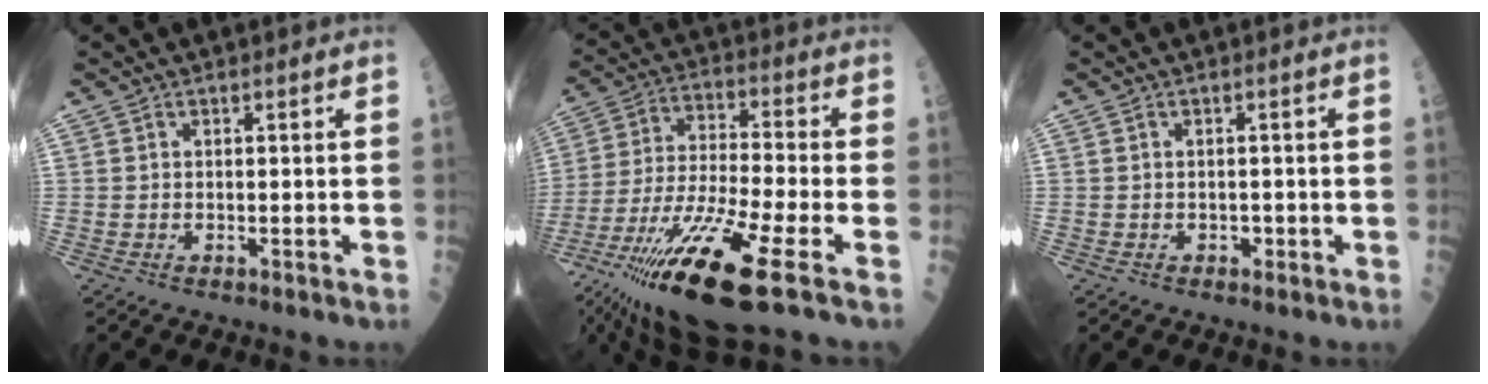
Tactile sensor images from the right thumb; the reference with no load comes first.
{"total": 23.7, "force": [-11.5, 4.2, 20.3], "torque": [-0.449, -0.014, -0.206]}
{"total": 0.8, "force": [-0.3, 0.6, 0.4], "torque": [-0.002, 0.002, -0.004]}